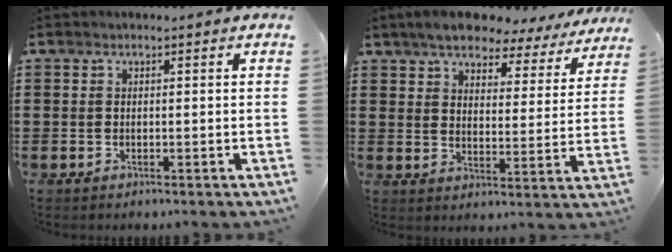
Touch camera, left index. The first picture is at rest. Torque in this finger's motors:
{"motor_torque": [2.14, 0.00, 1.05, 0.21]}